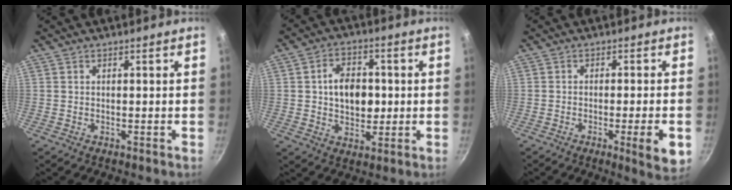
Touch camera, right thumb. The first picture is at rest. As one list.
[{"total": 9.6, "force": [0.5, 6.8, 6.8], "torque": [-0.077, 0.006, 0.005]}, {"total": 6.9, "force": [-2.3, 1.0, 6.5], "torque": [-0.083, 0.004, -0.031]}]